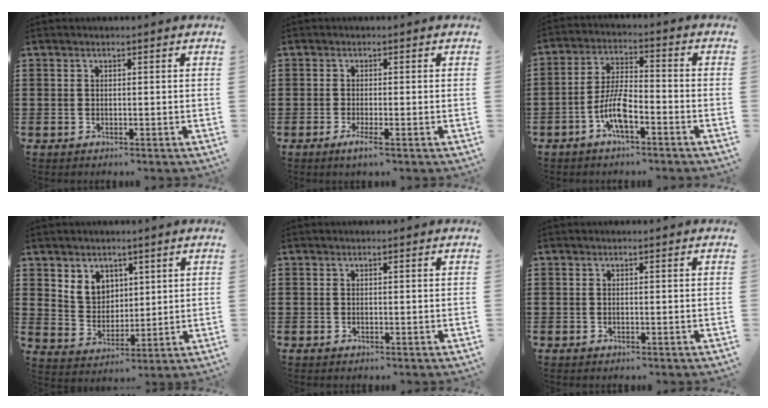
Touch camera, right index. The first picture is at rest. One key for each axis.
{"total": 1.8, "fx": -1.1, "fy": 0.0, "fz": 1.5, "tx": -0.032, "ty": -0.008, "tz": -0.022}
{"total": 7.1, "fx": -3.5, "fy": 2.1, "fz": 5.7, "tx": -0.136, "ty": -0.006, "tz": -0.072}
{"total": 5.4, "fx": 3.0, "fy": 4.4, "fz": 1.1, "tx": -0.038, "ty": 0.004, "tz": 0.056}
{"total": 0.0}
{"total": 0.0}